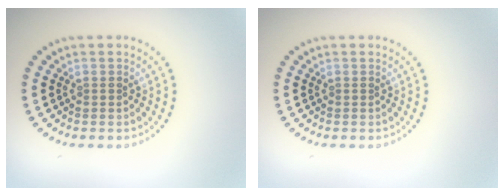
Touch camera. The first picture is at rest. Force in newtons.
{"total": 0.0}